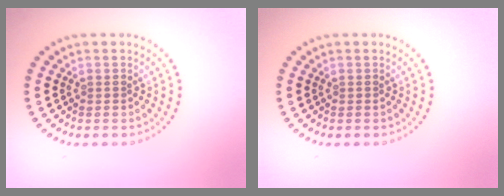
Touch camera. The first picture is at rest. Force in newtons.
{"total": 0.0}